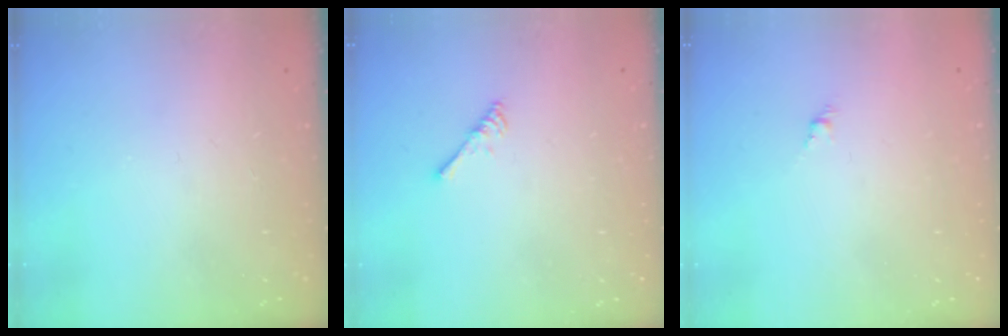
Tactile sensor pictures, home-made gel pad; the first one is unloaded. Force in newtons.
{"total": 2.7, "press": 2.6, "slide": 0.5}
{"total": 1.6, "press": 1.5, "slide": 0.5}